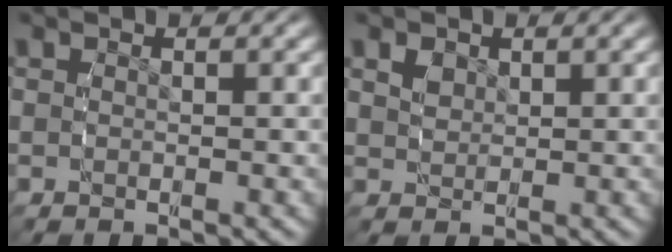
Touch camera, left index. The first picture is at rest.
{"total": 1.1, "force": [0.8, 0.6, 0.6], "torque": [-0.008, -0.003, 0.026]}